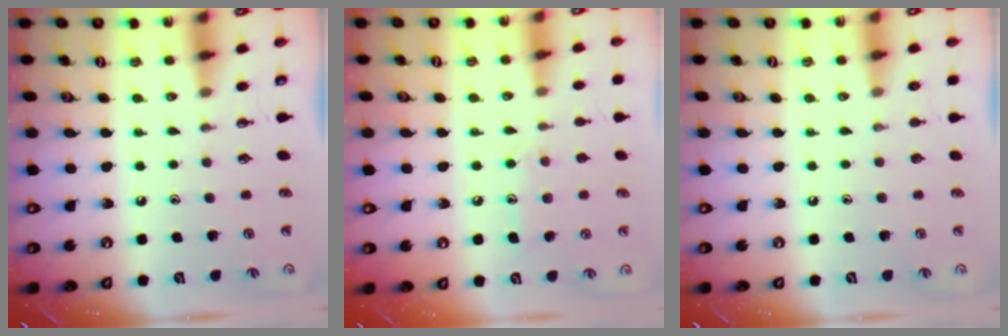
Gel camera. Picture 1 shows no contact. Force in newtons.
{"total": 7.8, "press": 7.7, "slide": 0.5}
{"total": 0.0}